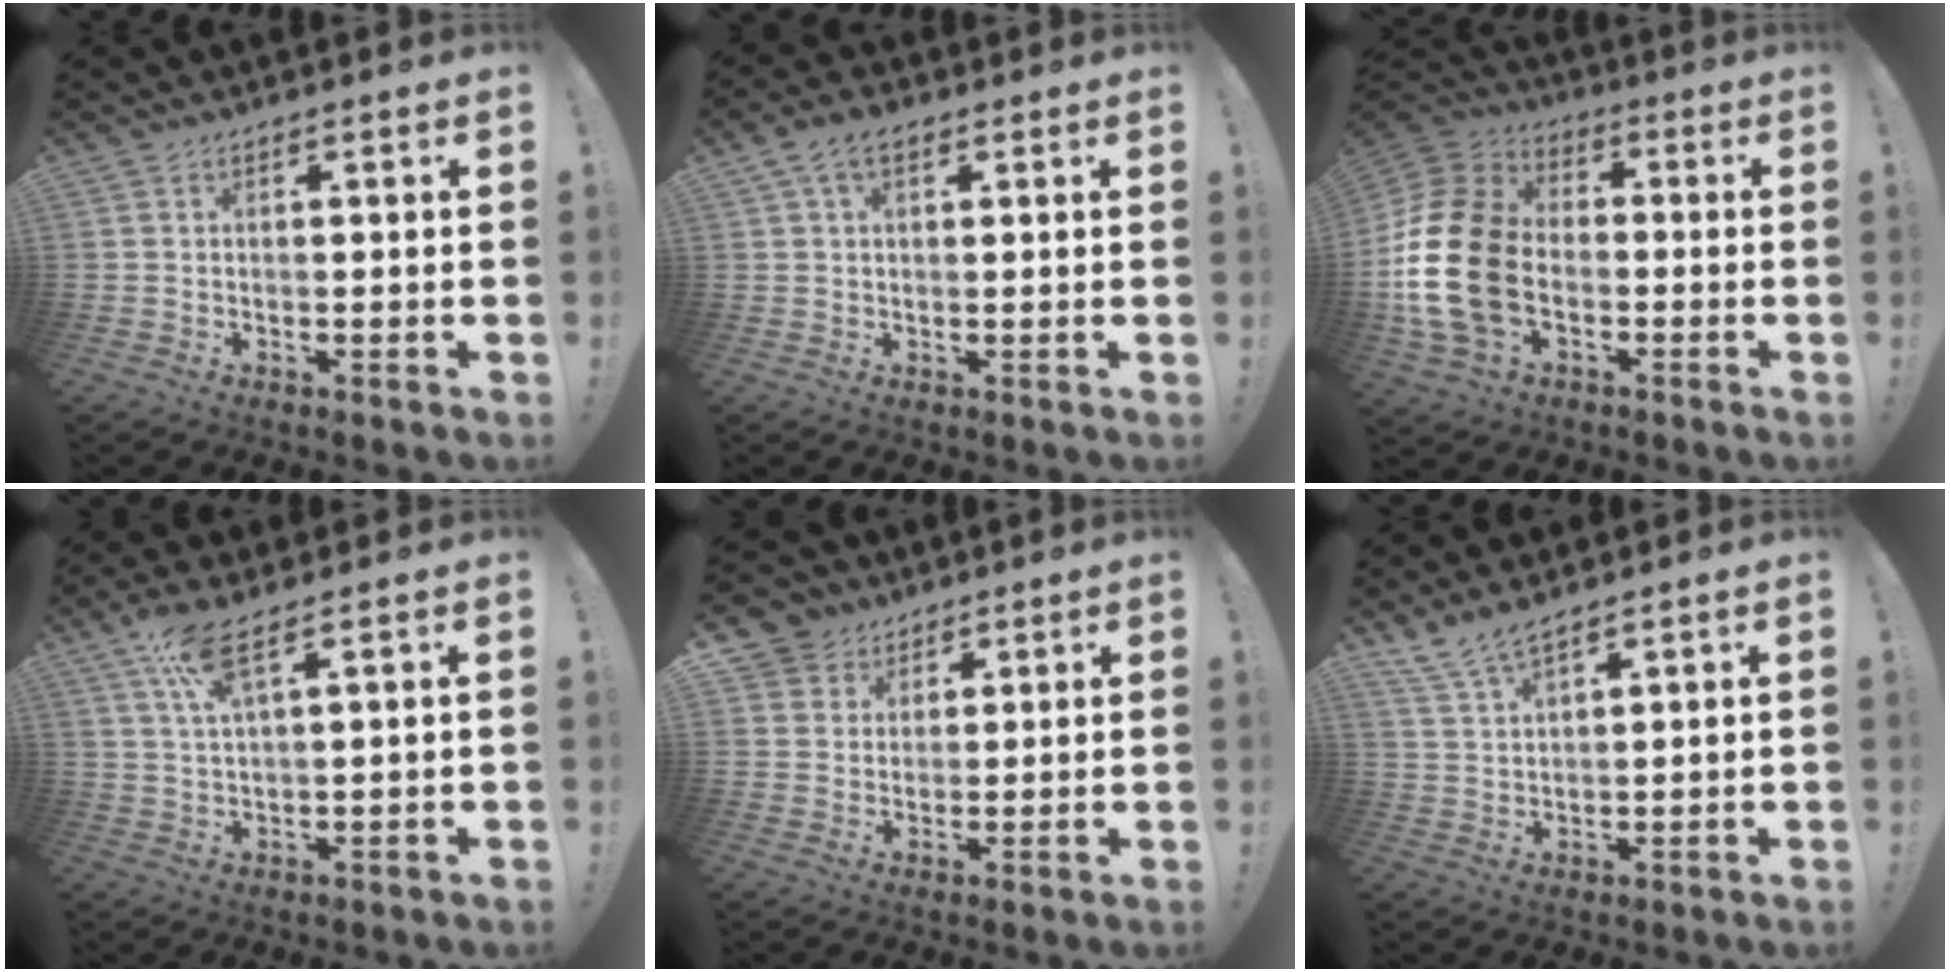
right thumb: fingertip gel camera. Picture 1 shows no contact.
{"total": 5.1, "force": [2.4, 3.1, 3.4], "torque": [-0.069, 0.007, 0.047]}
{"total": 21.6, "force": [-4.1, 14.9, 15.1], "torque": [-0.299, 0.039, -0.060]}
{"total": 7.4, "force": [4.5, 1.3, 5.8], "torque": [-0.115, -0.013, 0.079]}
{"total": 6.1, "force": [3.2, 5.2, 0.6], "torque": [-0.015, -0.020, 0.066]}
{"total": 6.0, "force": [5.2, 1.3, 2.7], "torque": [-0.065, -0.024, 0.099]}